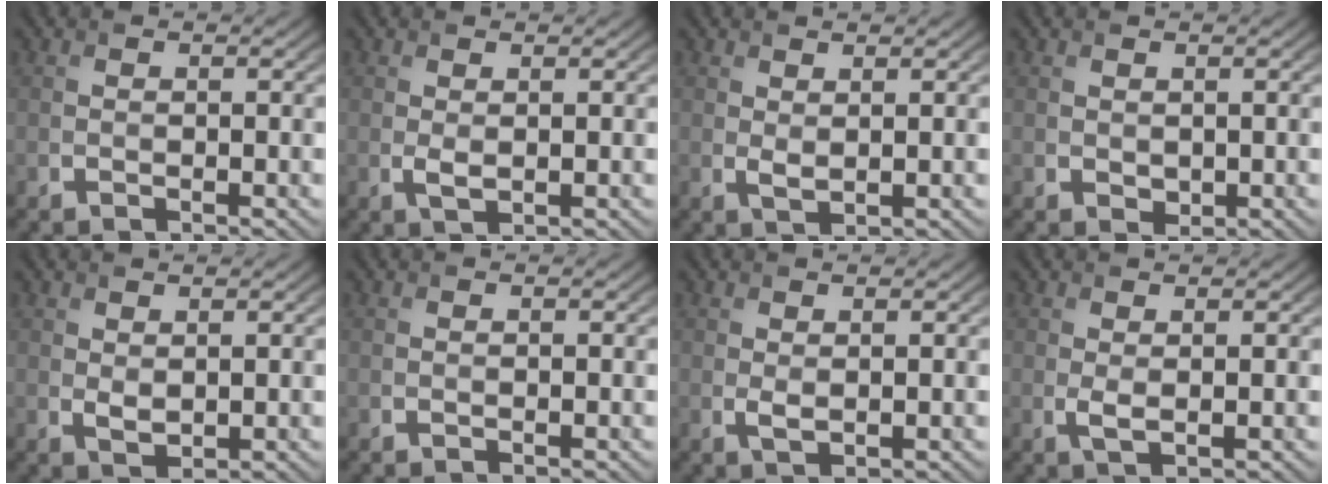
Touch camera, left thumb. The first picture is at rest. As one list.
[{"total": 1.3, "force": [0.2, 0.6, 1.1], "torque": [-0.026, -0.003, 0.008]}, {"total": 1.3, "force": [0.9, 0.4, 0.9], "torque": [-0.024, -0.006, 0.020]}, {"total": 0.9, "force": [0.3, 0.7, 0.4], "torque": [-0.010, -0.006, 0.011]}, {"total": 1.5, "force": [0.8, 0.7, 1.0], "torque": [-0.024, -0.006, 0.020]}, {"total": 0.0}, {"total": 1.1, "force": [0.5, 0.4, 1.0], "torque": [-0.025, -0.003, 0.012]}, {"total": 1.4, "force": [0.4, 0.4, 1.3], "torque": [-0.031, -0.001, 0.010]}]